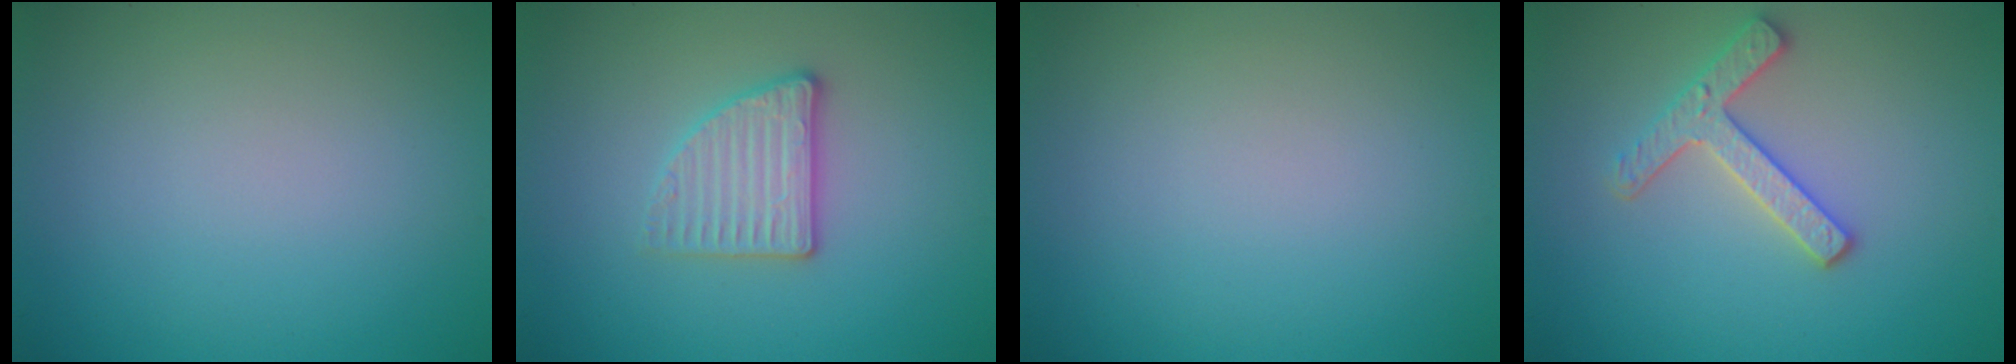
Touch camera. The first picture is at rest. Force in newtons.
{"total": 3.0, "press": 2.8, "slide": 1.2}
{"total": 0.0}
{"total": 2.8, "press": 2.7, "slide": 0.9}